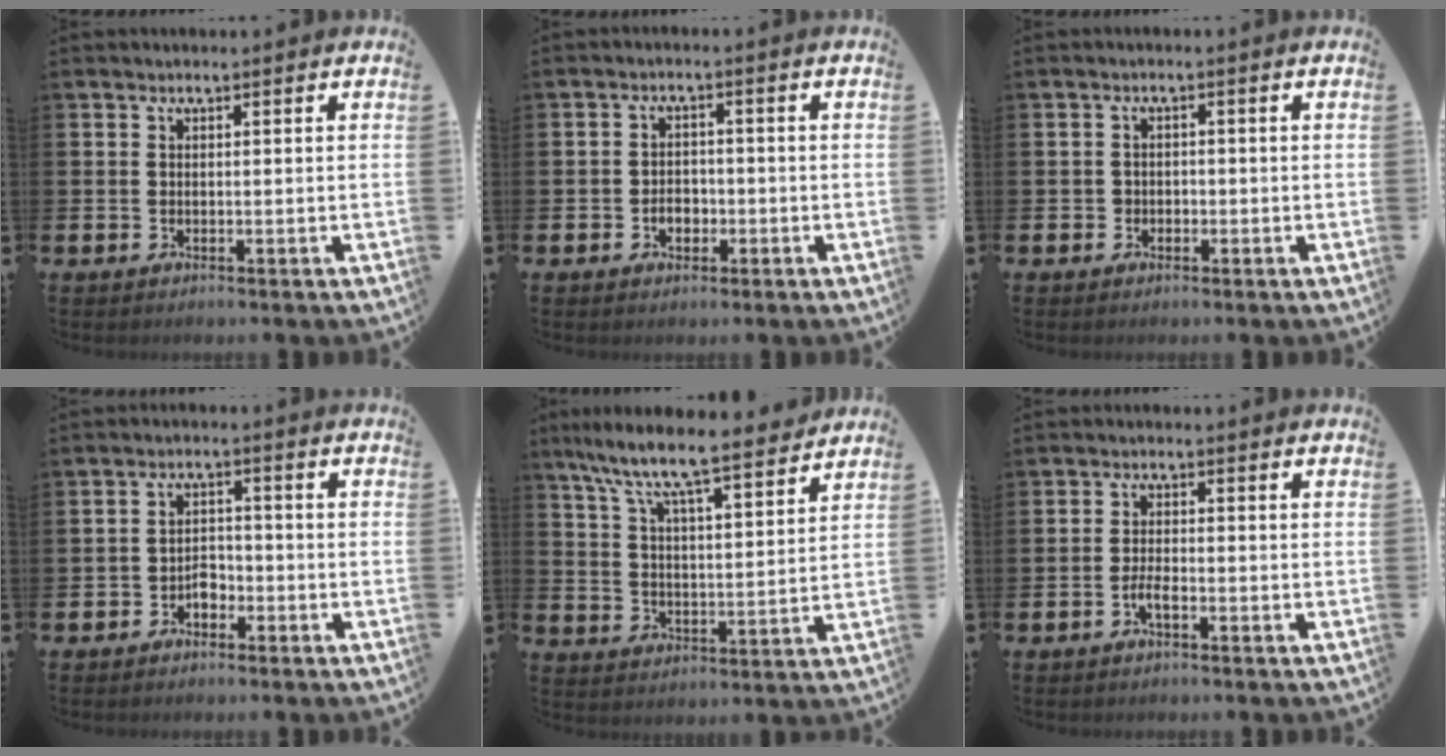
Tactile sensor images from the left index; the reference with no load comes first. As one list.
[{"total": 2.5, "force": [-0.9, 1.9, 1.4], "torque": [-0.016, -0.002, -0.023]}, {"total": 1.2, "force": [-0.6, 1.1, 0.2], "torque": [-0.002, 0.002, -0.015]}, {"total": 2.5, "force": [-1.7, 1.6, 0.8], "torque": [-0.023, 0.009, -0.036]}, {"total": 8.9, "force": [8.2, 0.7, 3.4], "torque": [-0.097, -0.060, 0.138]}, {"total": 2.0, "force": [-1.0, 0.6, 1.6], "torque": [-0.033, 0.004, -0.019]}]